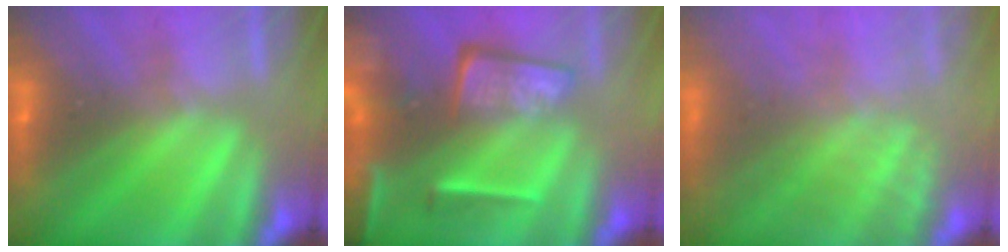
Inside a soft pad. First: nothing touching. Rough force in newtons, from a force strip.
{"total": 8.7}
{"total": 8.9}